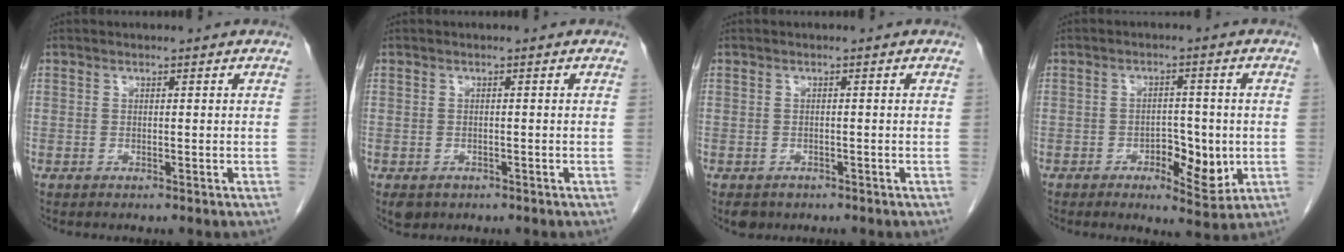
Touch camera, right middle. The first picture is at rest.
{"total": 2.5, "force": [-1.5, 1.8, 0.8], "torque": [-0.013, -0.001, -0.017]}
{"total": 2.5, "force": [-1.7, 1.7, 0.6], "torque": [-0.011, -0.001, -0.022]}
{"total": 6.4, "force": [-1.7, 2.9, 5.5], "torque": [-0.075, -0.002, -0.016]}